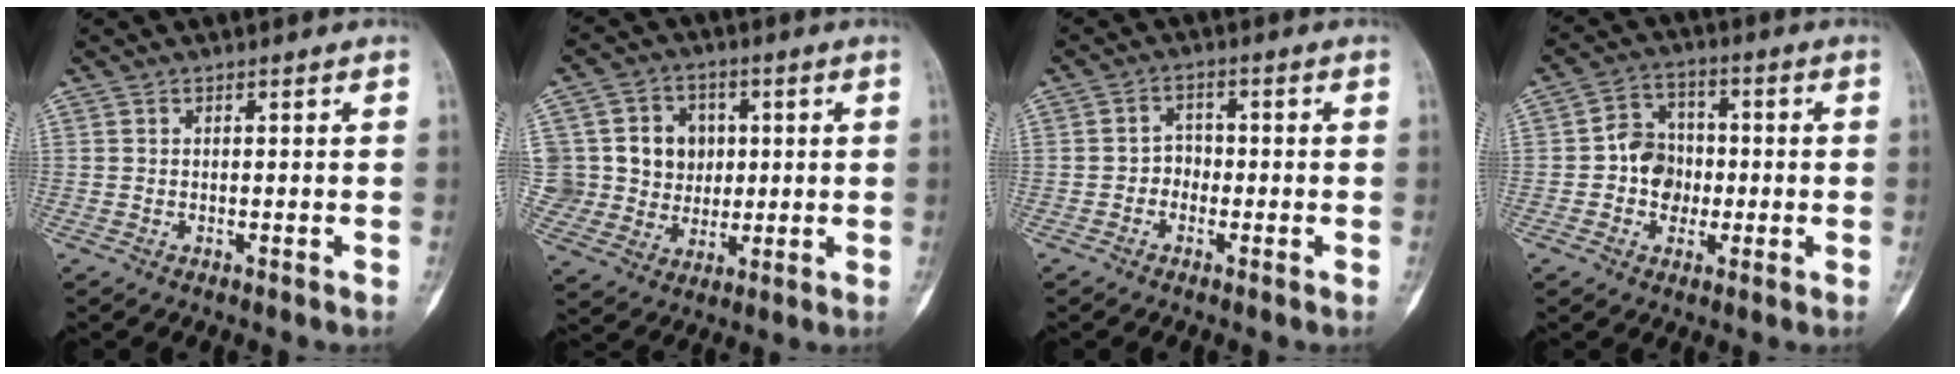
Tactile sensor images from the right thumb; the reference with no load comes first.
{"total": 13.0, "force": [2.2, 12.1, 4.1], "torque": [-0.027, 0.021, 0.052]}
{"total": 3.0, "force": [-1.2, 2.6, 1.0], "torque": [0.010, 0.015, -0.032]}
{"total": 7.1, "force": [-0.9, 6.1, 3.5], "torque": [-0.021, 0.019, -0.026]}